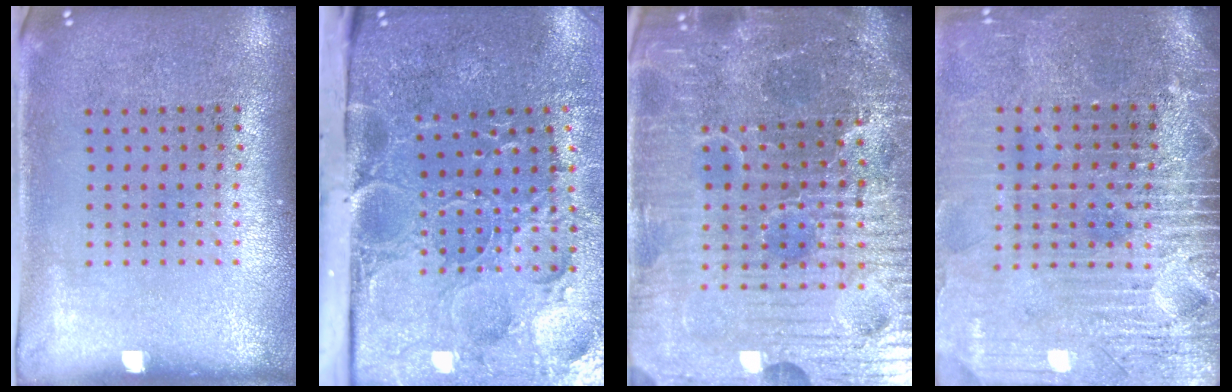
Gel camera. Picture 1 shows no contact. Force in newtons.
{"total": 5.4, "press": 4.1, "slide": 3.5}
{"total": 7.3, "press": 6.5, "slide": 3.2}
{"total": 4.3, "press": 3.7, "slide": 2.1}